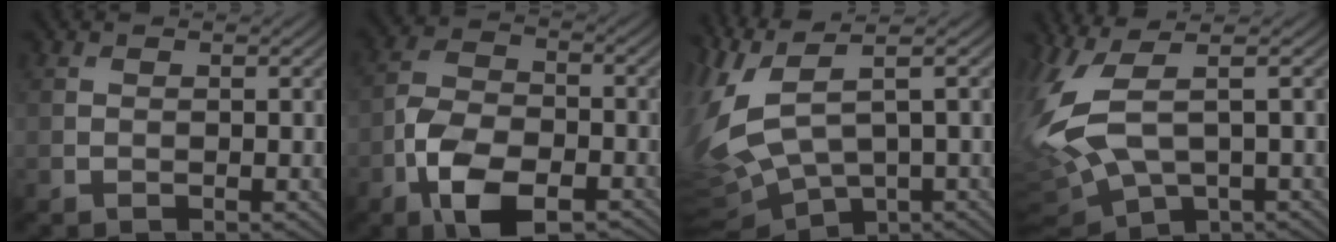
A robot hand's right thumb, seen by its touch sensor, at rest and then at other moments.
{"total": 10.7, "force": [-5.6, 5.4, 7.4], "torque": [-0.152, -0.011, -0.111]}
{"total": 13.4, "force": [1.6, 6.2, 11.8], "torque": [-0.317, -0.006, 0.047]}
{"total": 12.8, "force": [0.2, 5.8, 11.4], "torque": [-0.303, -0.015, 0.018]}